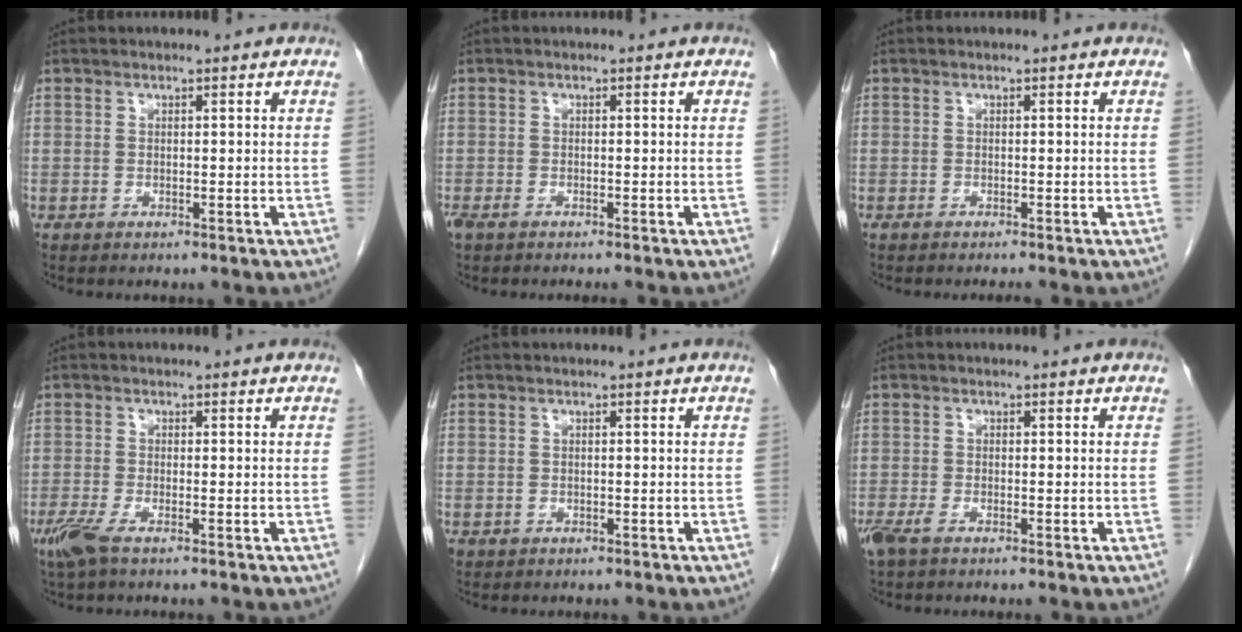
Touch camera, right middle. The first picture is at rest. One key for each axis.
{"total": 2.0, "fx": -1.5, "fy": 0.5, "fz": 1.2, "tx": -0.024, "ty": -0.005, "tz": -0.025}
{"total": 1.1, "fx": -1.0, "fy": -0.1, "fz": 0.5, "tx": -0.008, "ty": 0.000, "tz": -0.014}
{"total": 3.4, "fx": -2.1, "fy": 0.6, "fz": 2.5, "tx": -0.059, "ty": -0.009, "tz": -0.045}
{"total": 0.7, "fx": -0.3, "fy": 0.6, "fz": 0.1, "tx": -0.006, "ty": 0.003, "tz": -0.001}
{"total": 2.7, "fx": -1.8, "fy": 0.8, "fz": 1.8, "tx": -0.043, "ty": -0.006, "tz": -0.035}